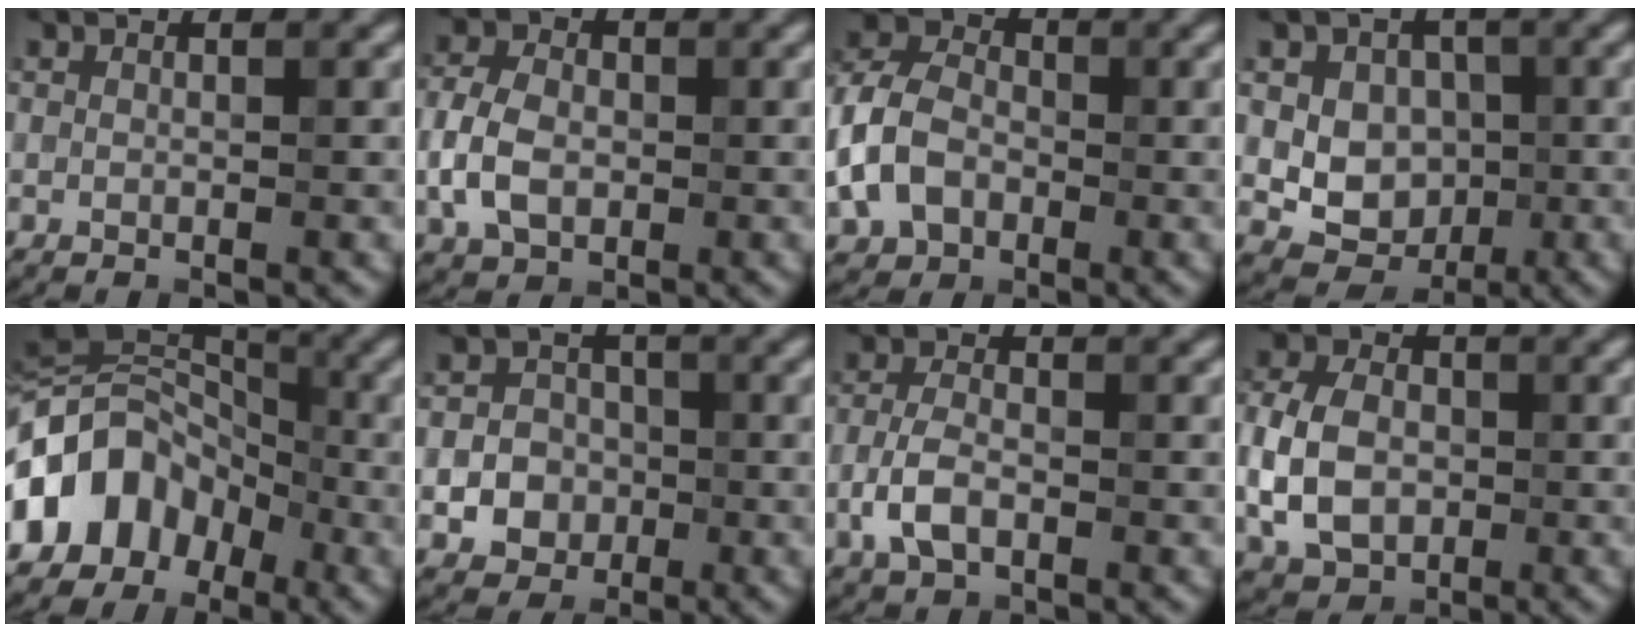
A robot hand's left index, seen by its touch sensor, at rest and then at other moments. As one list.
[{"total": 4.6, "force": [-0.7, 3.2, 3.2], "torque": [-0.076, 0.006, -0.017]}, {"total": 6.6, "force": [-2.0, 4.7, 4.2], "torque": [-0.104, 0.008, -0.052]}, {"total": 6.3, "force": [0.6, 5.2, 3.5], "torque": [-0.047, 0.011, 0.001]}, {"total": 11.1, "force": [-4.1, 8.1, 6.3], "torque": [-0.118, 0.020, -0.099]}, {"total": 4.3, "force": [-1.0, 3.8, 1.8], "torque": [-0.008, 0.008, -0.032]}, {"total": 3.2, "force": [-1.3, 1.5, 2.5], "torque": [-0.057, 0.005, -0.031]}, {"total": 6.6, "force": [-0.9, 4.8, 4.5], "torque": [-0.106, 0.005, -0.025]}]